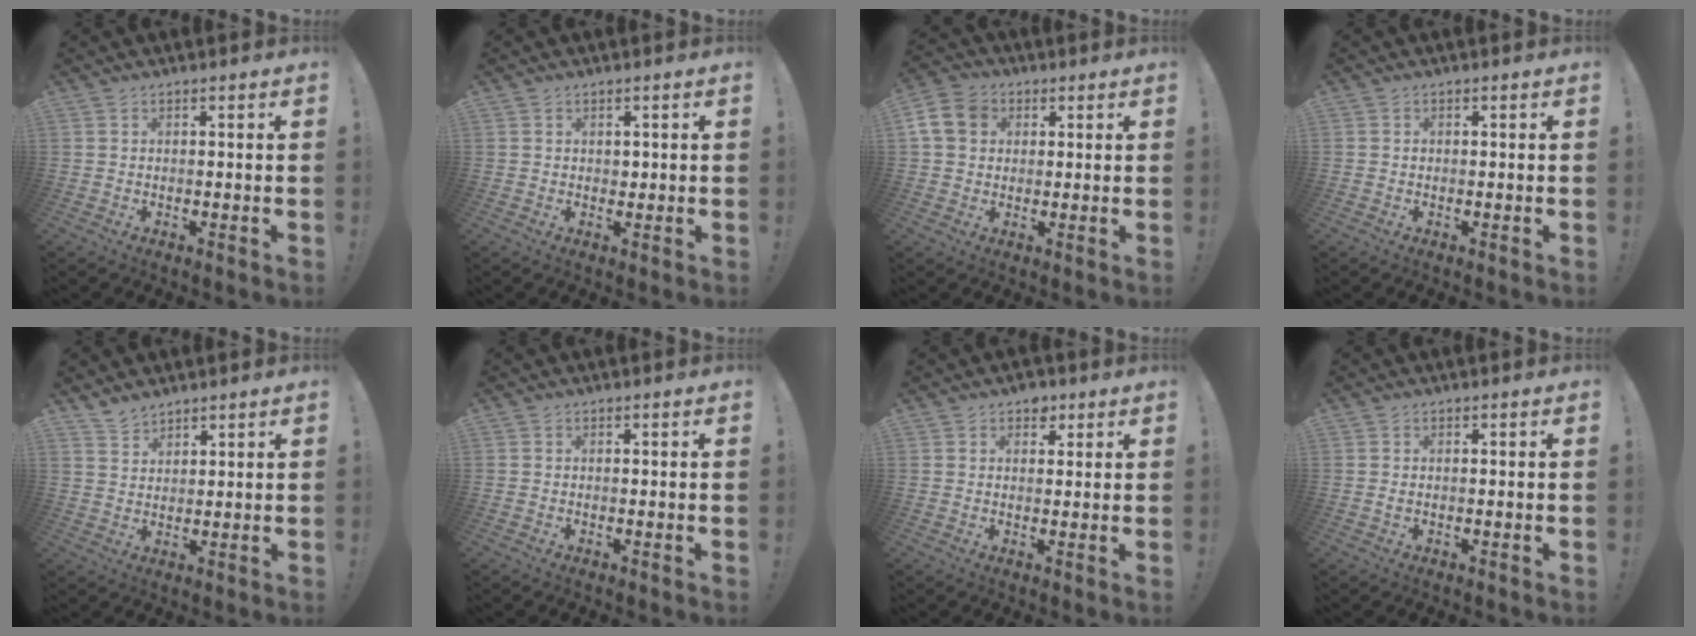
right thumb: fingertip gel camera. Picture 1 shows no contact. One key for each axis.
{"total": 0.9, "fx": 0.4, "fy": 0.8, "fz": 0.1, "tx": 0.001, "ty": 0.000, "tz": 0.007}
{"total": 10.1, "fx": 2.8, "fy": 8.2, "fz": 5.1, "tx": -0.104, "ty": 0.004, "tz": 0.060}
{"total": 0.6, "fx": -0.2, "fy": 0.6, "fz": -0.1, "tx": -0.007, "ty": 0.005, "tz": -0.003}
{"total": 4.1, "fx": 3.7, "fy": 1.7, "fz": 0.6, "tx": -0.013, "ty": -0.025, "tz": 0.070}
{"total": 0.0}
{"total": 4.0, "fx": 2.3, "fy": 3.0, "fz": 1.3, "tx": -0.004, "ty": -0.009, "tz": 0.037}
{"total": 0.6, "fx": 0.0, "fy": 0.4, "fz": 0.5, "tx": -0.011, "ty": 0.002, "tz": -0.001}